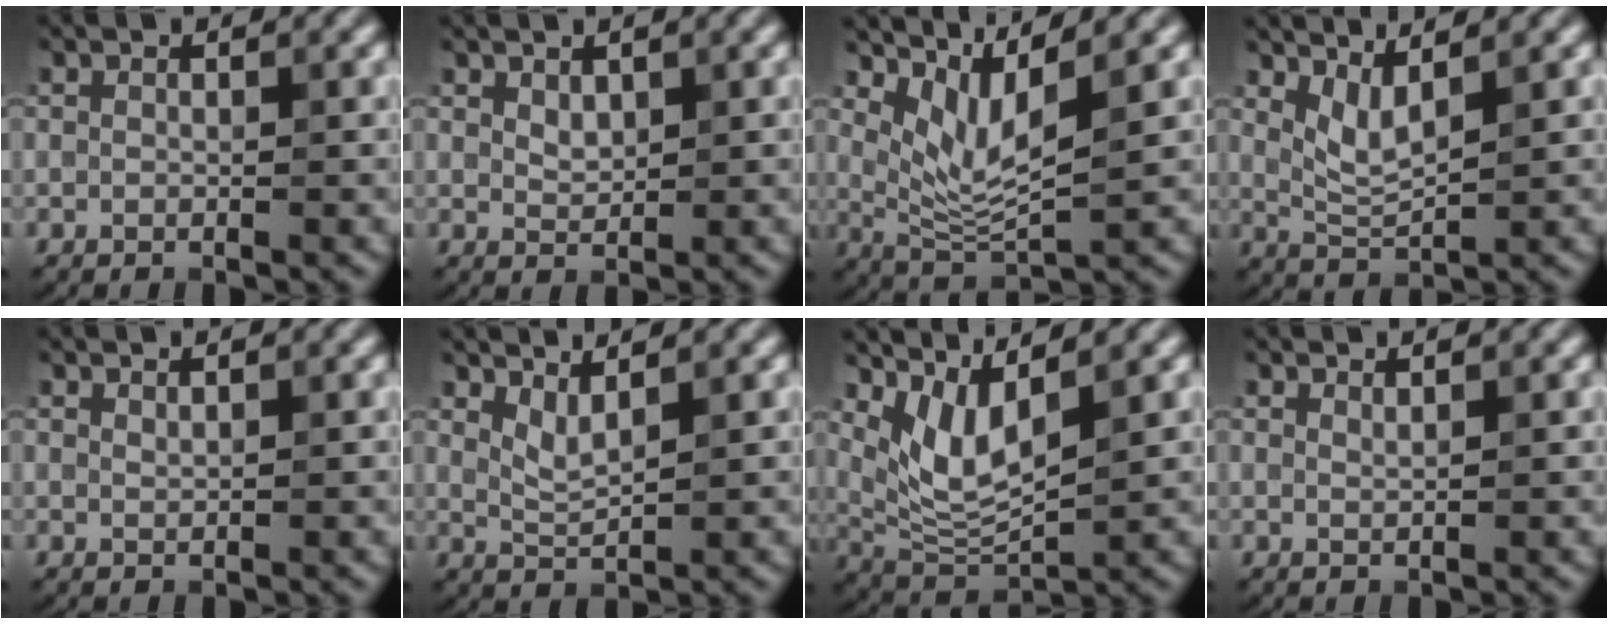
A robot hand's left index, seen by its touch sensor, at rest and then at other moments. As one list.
[{"total": 1.2, "force": [0.8, 0.6, 0.7], "torque": [-0.014, -0.002, 0.021]}, {"total": 4.2, "force": [2.2, 1.1, 3.3], "torque": [-0.074, -0.016, 0.052]}, {"total": 2.5, "force": [1.6, 0.6, 1.9], "torque": [-0.045, -0.010, 0.038]}, {"total": 0.6, "force": [0.6, 0.0, 0.1], "torque": [-0.001, -0.001, 0.013]}, {"total": 1.9, "force": [1.4, 0.4, 1.3], "torque": [-0.030, -0.010, 0.032]}, {"total": 4.7, "force": [2.5, 1.6, 3.7], "torque": [-0.083, -0.015, 0.059]}, {"total": 0.8, "force": [0.7, 0.1, 0.3], "torque": [0.000, -0.001, 0.013]}]